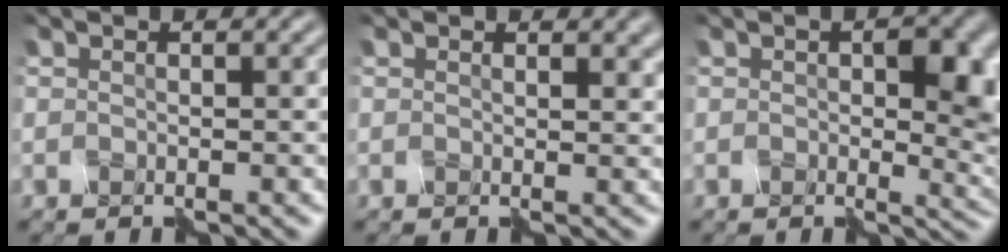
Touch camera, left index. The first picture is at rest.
{"total": 2.3, "force": [1.3, 1.1, 1.5], "torque": [-0.004, 0.002, 0.014]}
{"total": 6.4, "force": [0.8, 3.1, 5.6], "torque": [-0.060, -0.001, 0.009]}